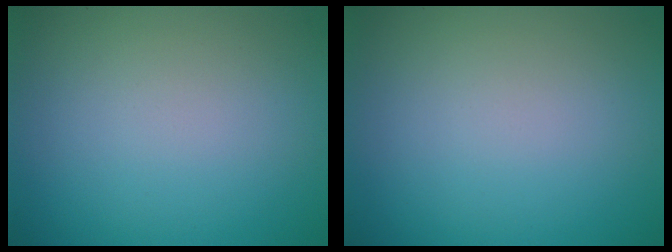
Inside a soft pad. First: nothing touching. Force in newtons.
{"total": 0.0}